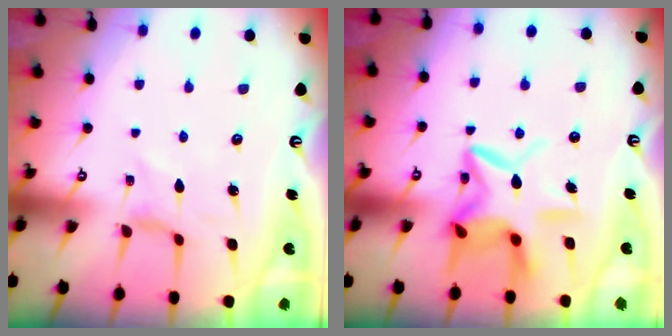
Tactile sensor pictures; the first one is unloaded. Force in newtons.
{"total": 13.1, "press": 13.1, "slide": 1.1}